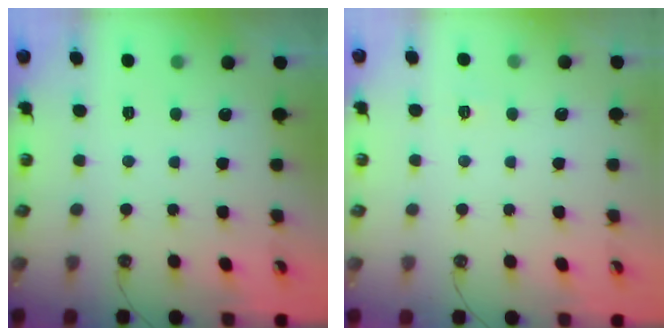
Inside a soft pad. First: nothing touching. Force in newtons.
{"total": 2.7, "press": 2.7, "slide": 0.3}